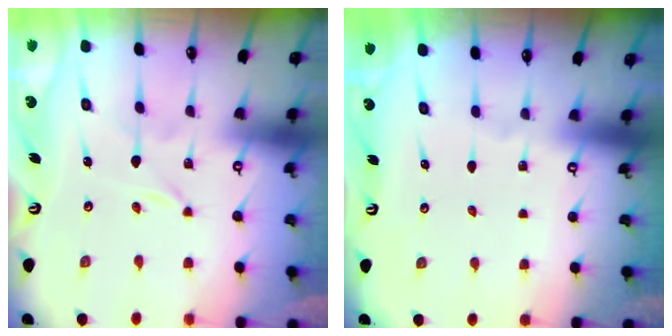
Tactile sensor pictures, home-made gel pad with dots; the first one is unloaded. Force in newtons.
{"total": 0.0}